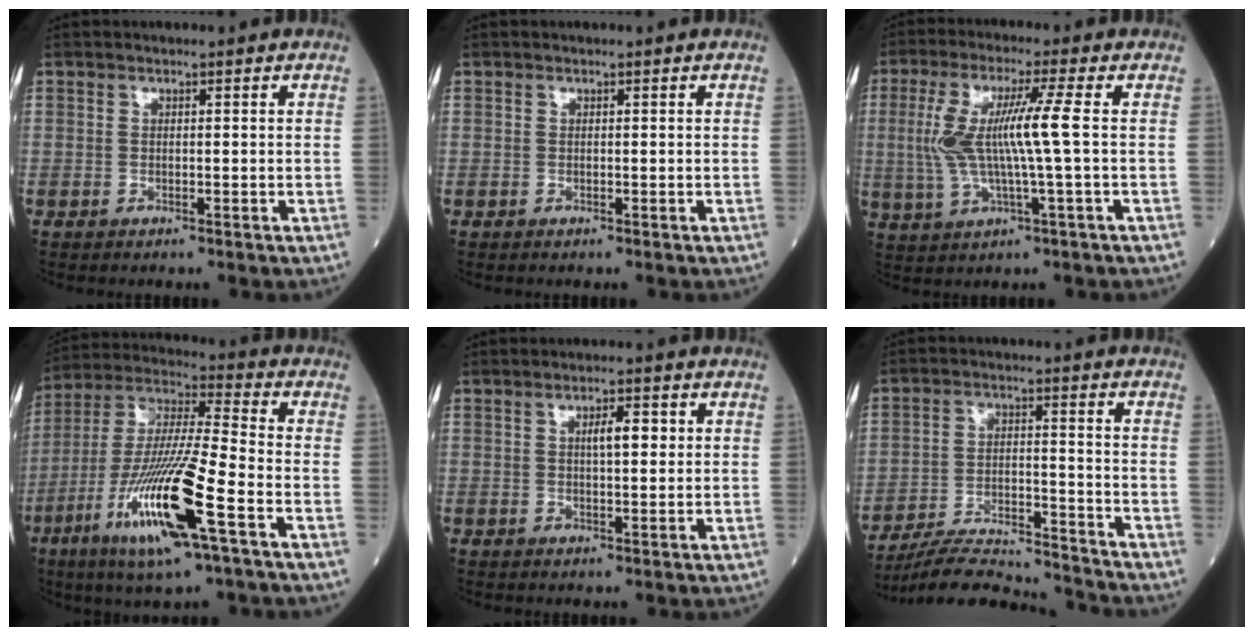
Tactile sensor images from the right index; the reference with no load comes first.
{"total": 0.0}
{"total": 9.6, "force": [0.6, -0.2, 9.6], "torque": [-0.211, 0.009, 0.013]}
{"total": 18.9, "force": [-7.8, 1.3, 17.2], "torque": [-0.368, -0.031, -0.148]}
{"total": 3.5, "force": [0.9, 0.9, 3.3], "torque": [-0.054, 0.006, 0.015]}
{"total": 14.2, "force": [-13.8, 0.5, 2.9], "torque": [-0.050, 0.009, -0.220]}